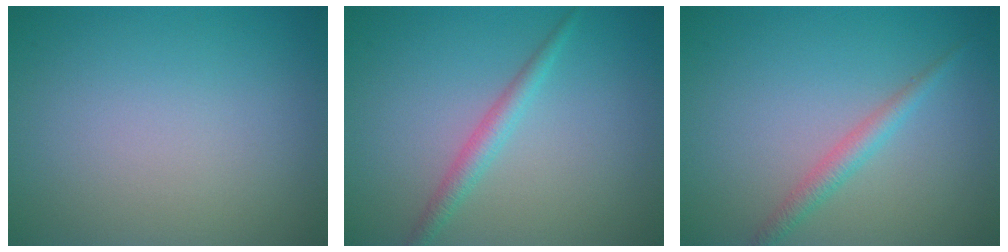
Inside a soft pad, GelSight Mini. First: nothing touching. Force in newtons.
{"total": 2.0, "press": 2.0, "slide": 0.1}
{"total": 1.9, "press": 1.9, "slide": 0.1}